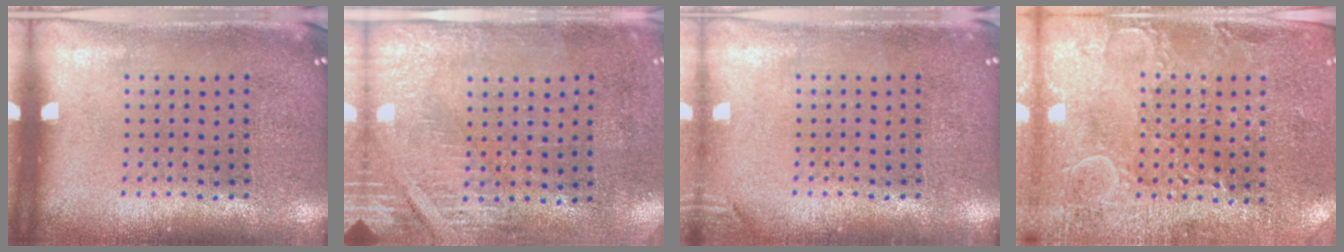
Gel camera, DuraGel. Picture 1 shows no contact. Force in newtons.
{"total": 2.8, "press": 2.4, "slide": 1.4}
{"total": 1.1, "press": 1.1, "slide": 0.3}
{"total": 2.8, "press": 2.7, "slide": 0.8}